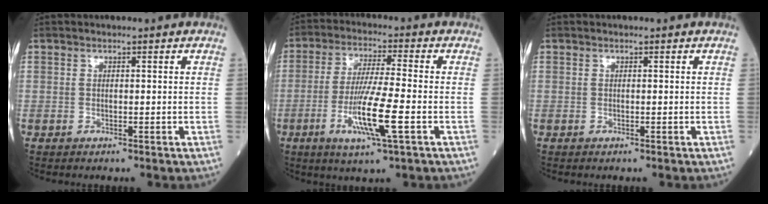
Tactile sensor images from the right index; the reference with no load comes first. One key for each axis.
{"total": 10.4, "fx": -3.2, "fy": 0.2, "fz": 9.9, "tx": -0.194, "ty": -0.015, "tz": -0.063}
{"total": 0.0}